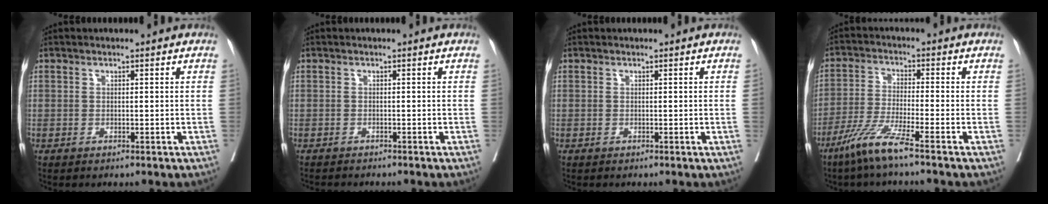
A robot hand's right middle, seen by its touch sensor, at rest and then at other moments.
{"total": 3.0, "force": [-2.8, 0.5, 1.1], "torque": [-0.016, -0.005, -0.037]}
{"total": 0.0}
{"total": 7.2, "force": [-5.0, -0.6, 5.2], "torque": [-0.107, -0.022, -0.105]}